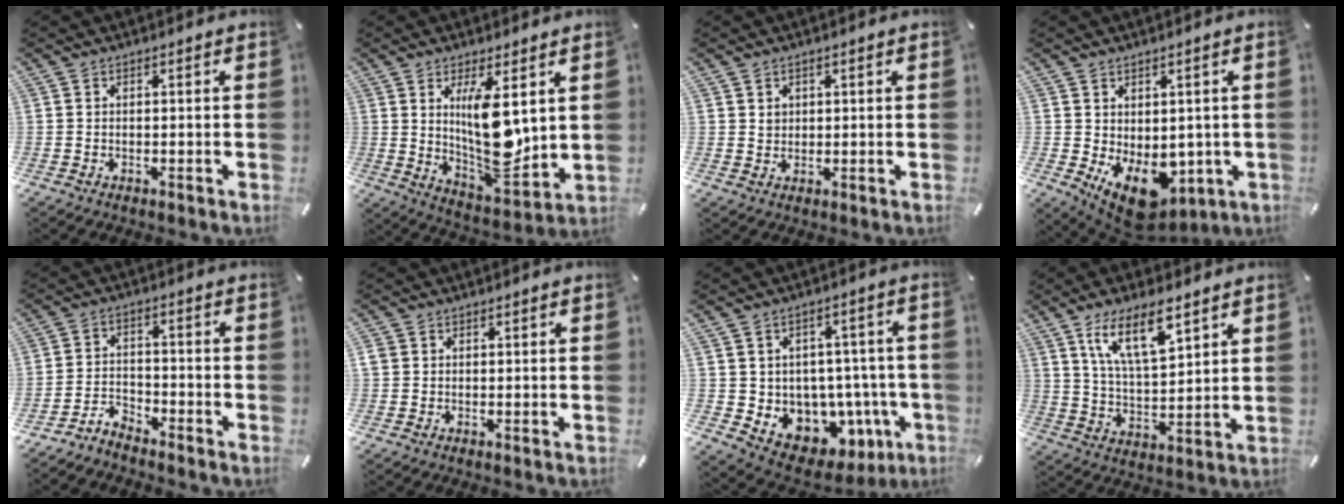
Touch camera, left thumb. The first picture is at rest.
{"total": 14.4, "force": [4.2, 5.7, 12.5], "torque": [-0.223, -0.045, 0.067]}
{"total": 2.1, "force": [1.1, 1.8, 0.2], "torque": [0.003, -0.002, 0.019]}
{"total": 8.7, "force": [-2.4, 6.4, 5.3], "torque": [-0.067, -0.001, -0.035]}
{"total": 4.6, "force": [-4.4, 1.3, 0.5], "torque": [-0.013, 0.022, -0.089]}
{"total": 1.4, "force": [0.5, 1.3, 0.2], "torque": [-0.004, 0.005, 0.007]}
{"total": 7.6, "force": [-2.4, 6.7, 2.6], "torque": [-0.035, -0.017, -0.024]}
{"total": 13.1, "force": [8.2, 5.1, 8.9], "torque": [-0.174, -0.027, 0.144]}